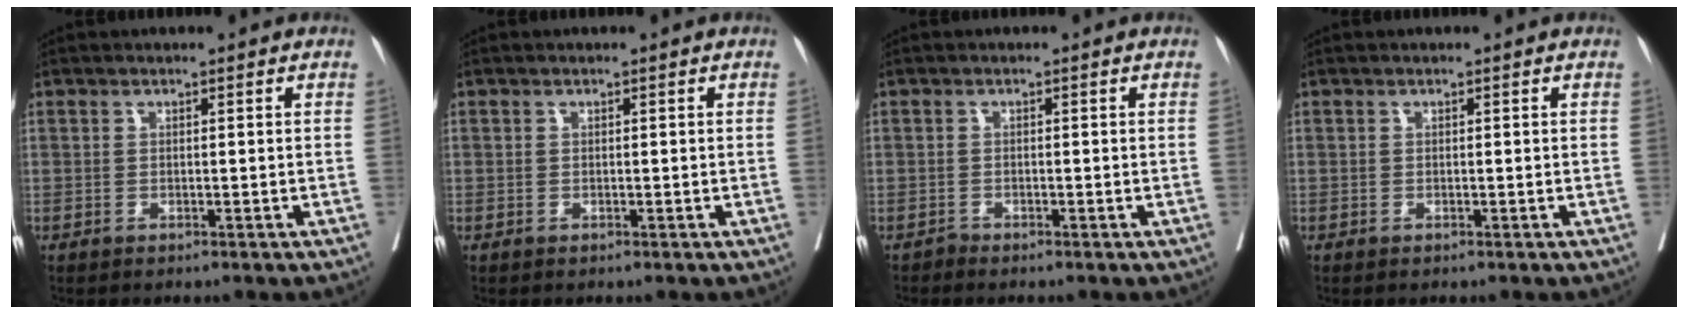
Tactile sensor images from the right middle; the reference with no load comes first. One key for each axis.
{"total": 0.0}
{"total": 0.6, "fx": -0.5, "fy": -0.1, "fz": -0.1, "tx": -0.001, "ty": -0.003, "tz": -0.011}
{"total": 0.0}